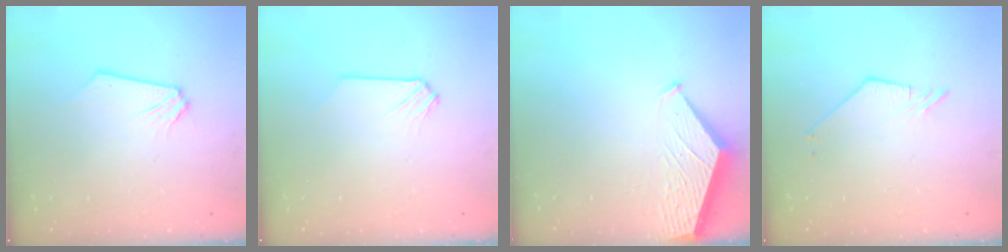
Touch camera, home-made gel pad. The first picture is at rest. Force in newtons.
{"total": 0.0}
{"total": 1.5, "press": 1.4, "slide": 0.2}
{"total": 2.2, "press": 2.2, "slide": 0.1}